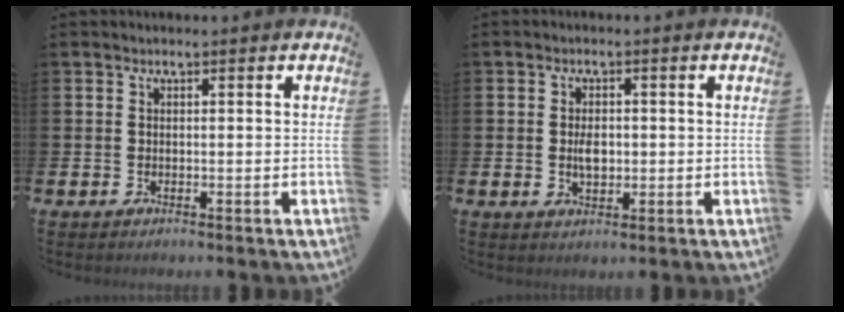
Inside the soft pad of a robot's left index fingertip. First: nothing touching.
{"total": 2.8, "force": [0.0, 1.7, 2.3], "torque": [-0.028, -0.001, -0.005]}